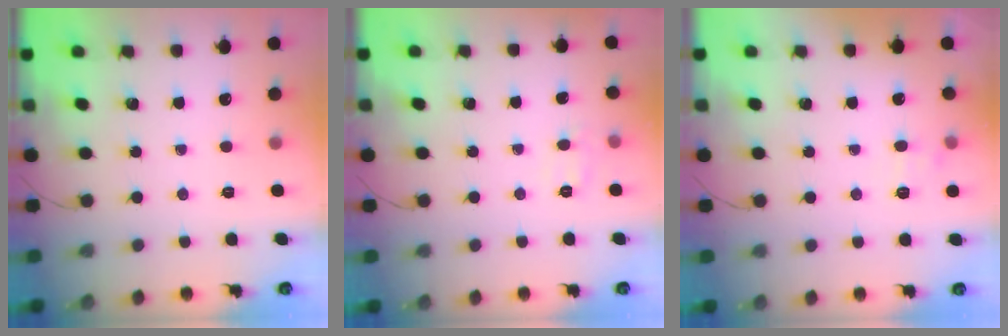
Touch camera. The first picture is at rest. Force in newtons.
{"total": 5.7, "press": 5.5, "slide": 1.4}
{"total": 6.2, "press": 5.9, "slide": 1.8}